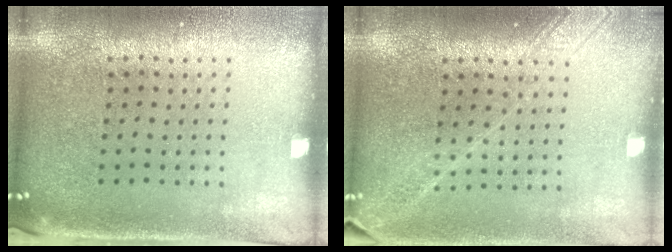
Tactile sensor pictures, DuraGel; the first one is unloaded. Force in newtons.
{"total": 1.8, "press": 1.5, "slide": 1.0}